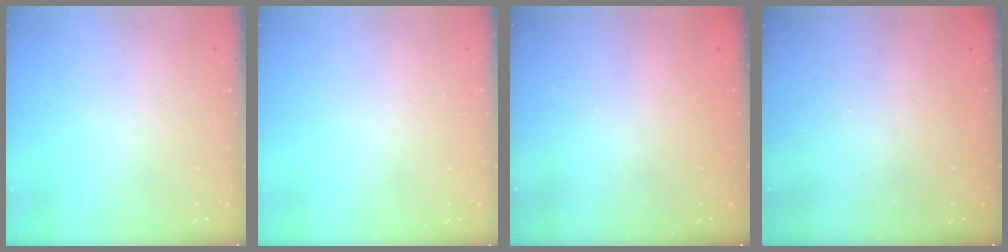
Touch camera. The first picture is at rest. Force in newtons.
{"total": 0.0}
{"total": 2.4, "press": 2.3, "slide": 0.7}
{"total": 2.4, "press": 2.2, "slide": 0.8}